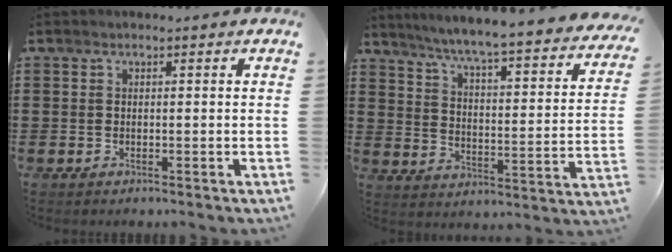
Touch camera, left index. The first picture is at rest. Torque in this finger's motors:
{"motor_torque": [0.54, 0.33, 1.05, 0.17]}